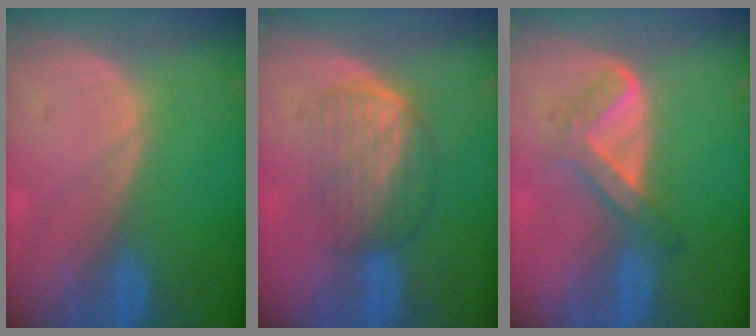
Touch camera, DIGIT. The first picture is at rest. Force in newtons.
{"total": 6.7, "press": 5.8, "slide": 3.2}
{"total": 4.8, "press": 4.8, "slide": 0.7}